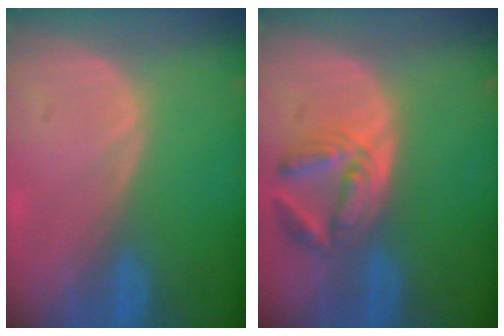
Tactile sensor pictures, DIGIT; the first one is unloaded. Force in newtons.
{"total": 5.7, "press": 5.7, "slide": 0.6}